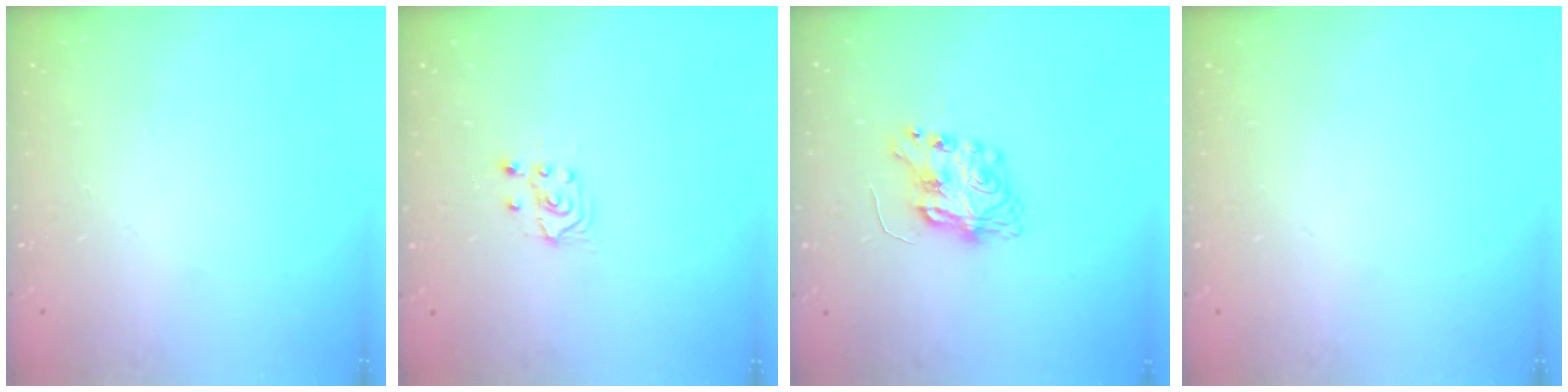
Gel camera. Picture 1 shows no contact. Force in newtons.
{"total": 2.5, "press": 2.4, "slide": 0.7}
{"total": 7.9, "press": 7.9, "slide": 0.2}
{"total": 0.0}